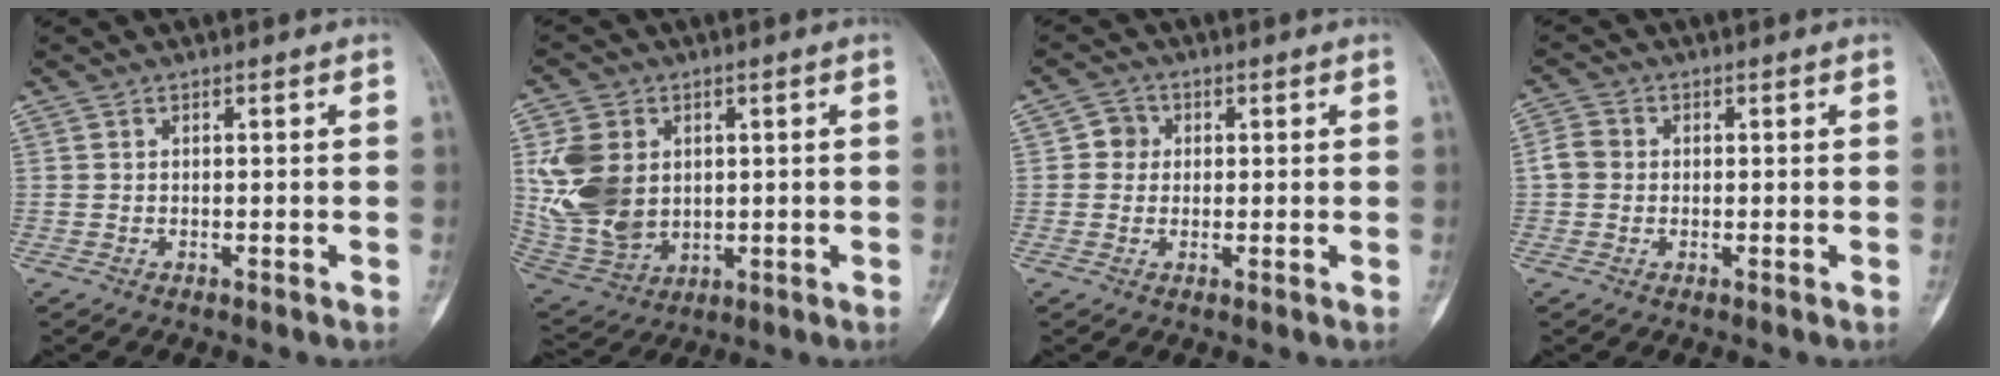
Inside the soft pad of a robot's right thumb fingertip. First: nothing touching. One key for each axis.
{"total": 14.2, "fx": 2.2, "fy": 10.8, "fz": 8.9, "tx": -0.162, "ty": -0.011, "tz": 0.060}
{"total": 3.3, "fx": 0.4, "fy": 3.1, "fz": 0.8, "tx": 0.015, "ty": 0.006, "tz": -0.002}
{"total": 3.4, "fx": -0.1, "fy": 3.0, "fz": 1.5, "tx": -0.019, "ty": 0.009, "tz": -0.010}